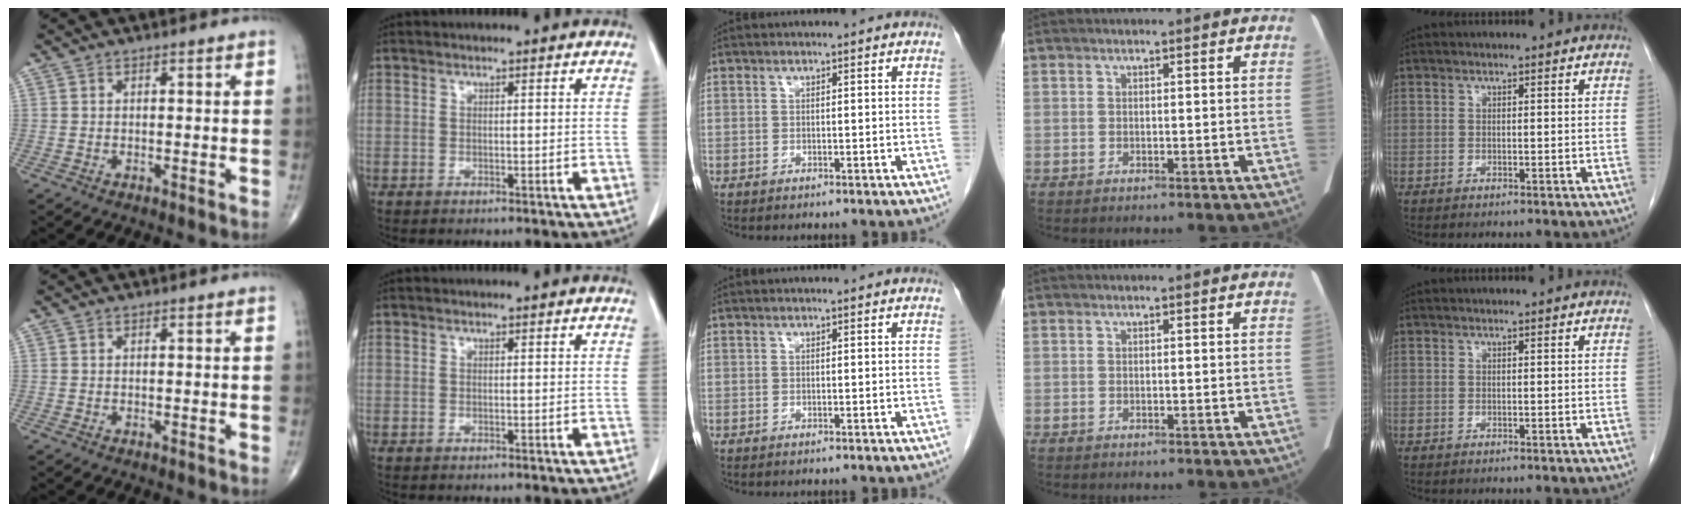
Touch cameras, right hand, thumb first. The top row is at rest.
{}